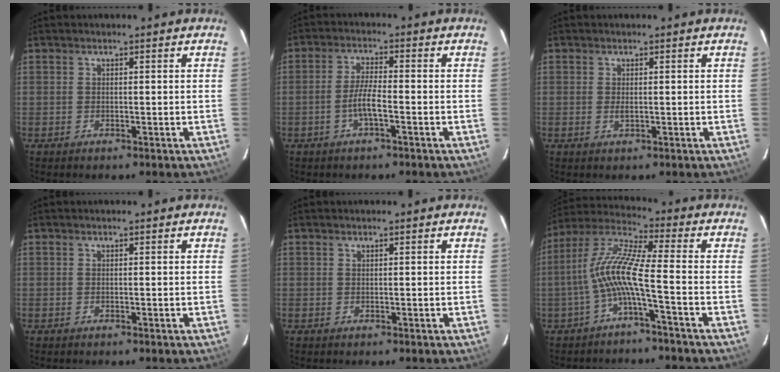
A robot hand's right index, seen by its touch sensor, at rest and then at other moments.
{"total": 4.2, "force": [-1.8, 0.4, 3.7], "torque": [-0.080, 0.003, -0.036]}
{"total": 0.9, "force": [0.0, 0.4, 0.9], "torque": [-0.016, 0.000, 0.000]}
{"total": 0.0}
{"total": 0.0}
{"total": 9.4, "force": [-2.8, 0.2, 9.0], "torque": [-0.194, 0.015, -0.057]}